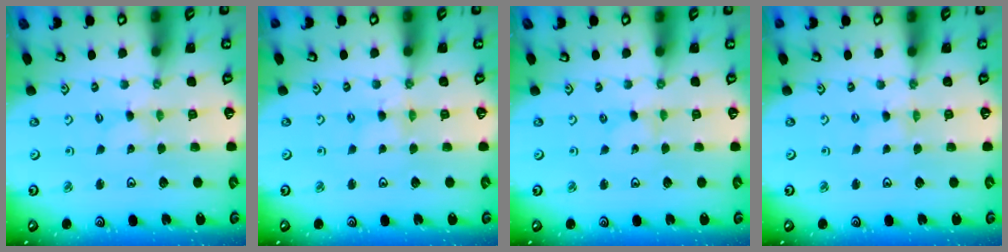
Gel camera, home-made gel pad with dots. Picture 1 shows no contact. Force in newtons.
{"total": 1.0, "press": 0.9, "slide": 0.2}
{"total": 0.0}
{"total": 0.0}